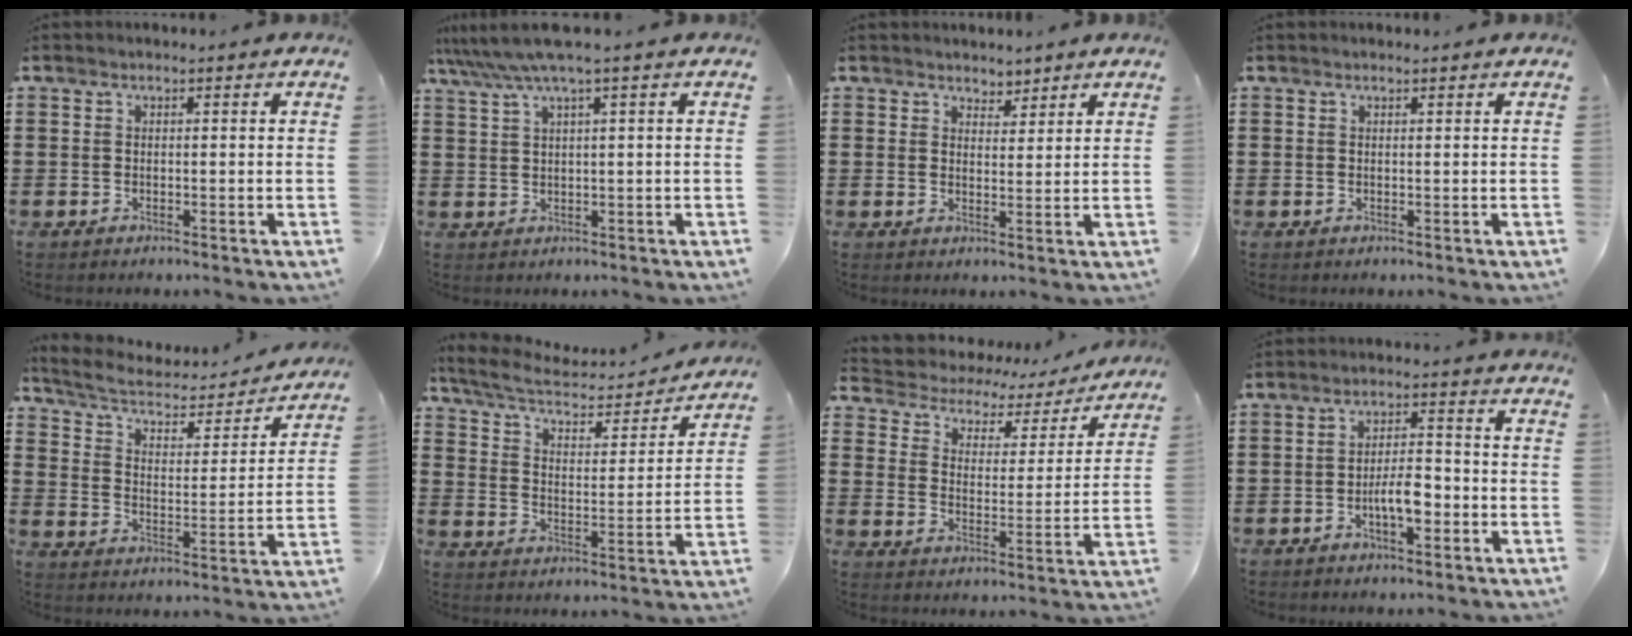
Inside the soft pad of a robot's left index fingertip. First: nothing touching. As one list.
[{"total": 4.0, "force": [2.2, -0.4, 3.3], "torque": [-0.070, -0.007, 0.036]}, {"total": 2.6, "force": [2.3, 1.2, -0.3], "torque": [-0.005, 0.001, 0.043]}, {"total": 0.0}, {"total": 5.3, "force": [4.5, 1.6, 2.3], "torque": [-0.069, -0.027, 0.072]}, {"total": 6.2, "force": [5.3, 1.6, 2.6], "torque": [-0.077, -0.030, 0.088]}, {"total": 2.9, "force": [2.6, 1.2, 0.2], "torque": [-0.028, -0.023, 0.033]}, {"total": 5.4, "force": [-1.8, 2.0, 4.7], "torque": [-0.087, 0.009, -0.035]}]